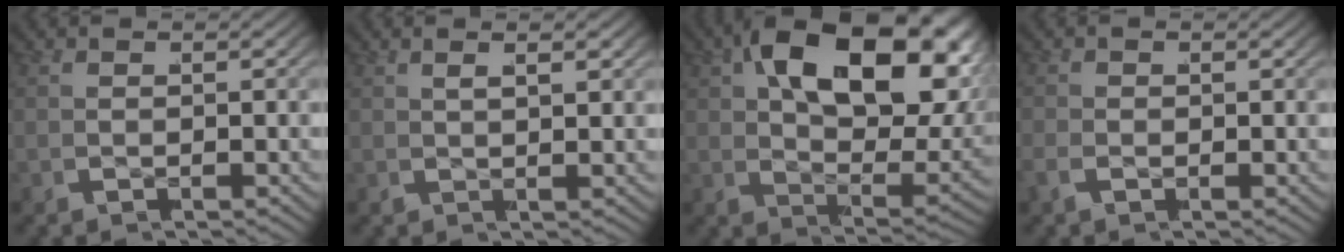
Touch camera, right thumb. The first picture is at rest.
{"total": 1.7, "force": [1.0, -1.3, 0.2], "torque": [0.006, 0.018, 0.017]}
{"total": 14.7, "force": [4.3, 7.4, 12.0], "torque": [-0.188, -0.002, 0.066]}
{"total": 0.0}